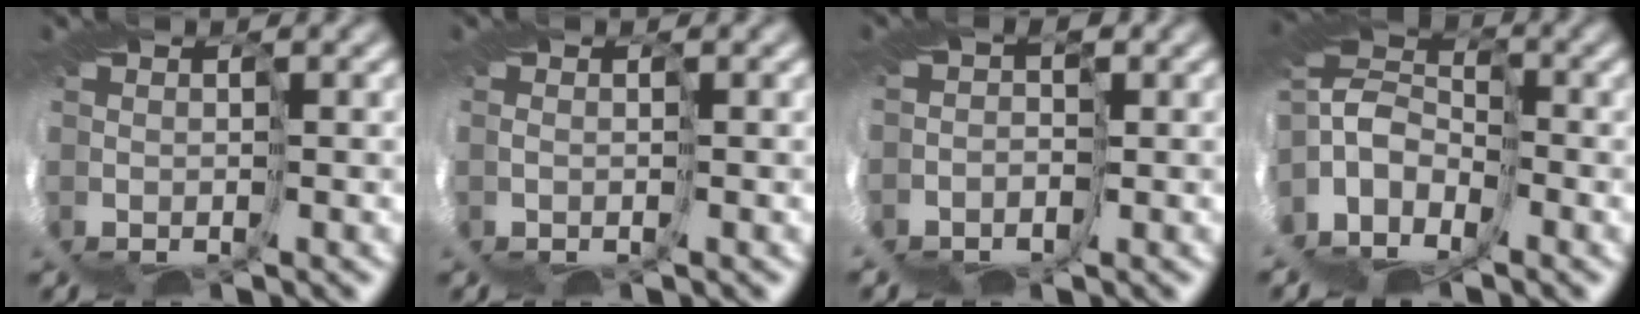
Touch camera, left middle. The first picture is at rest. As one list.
[{"total": 0.0}, {"total": 1.7, "force": [-1.5, 0.9, -0.2], "torque": [0.020, -0.008, -0.016]}, {"total": 3.8, "force": [1.0, 2.3, 2.8], "torque": [-0.060, 0.018, 0.002]}]